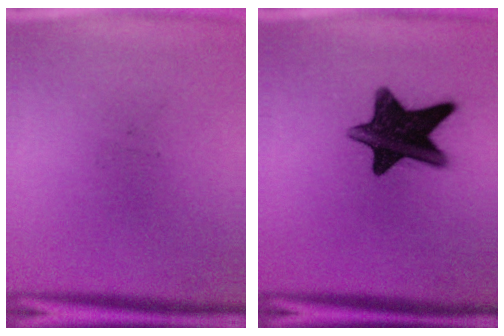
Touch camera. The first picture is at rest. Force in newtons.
{"total": 14.0}